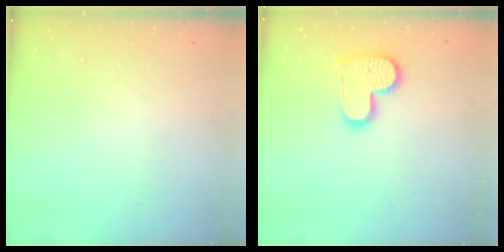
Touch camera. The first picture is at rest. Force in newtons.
{"total": 12.3, "press": 12.2, "slide": 0.6}